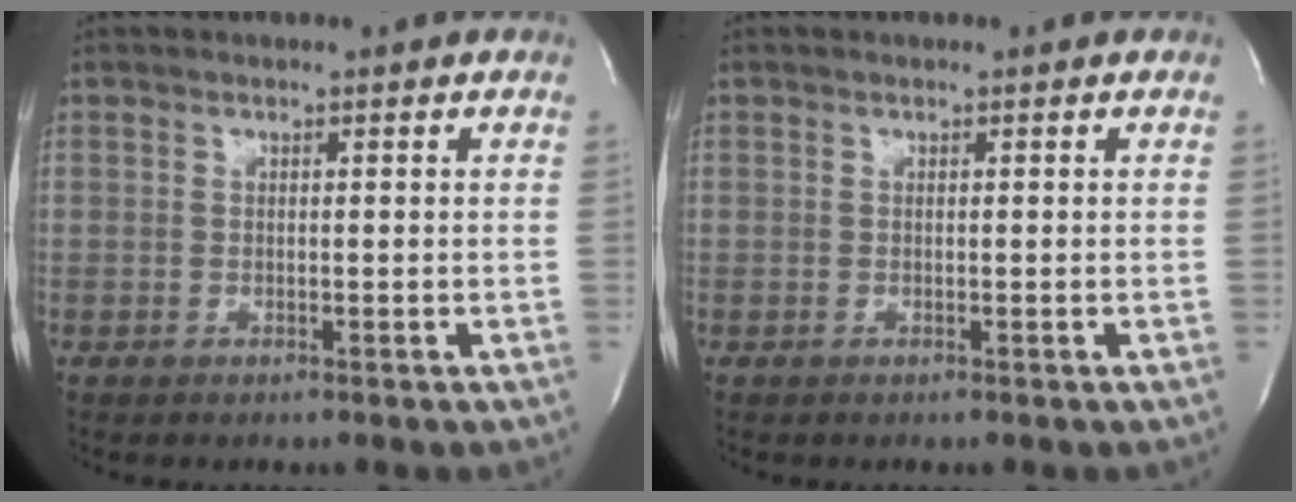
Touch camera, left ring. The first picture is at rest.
{"total": 0.0}